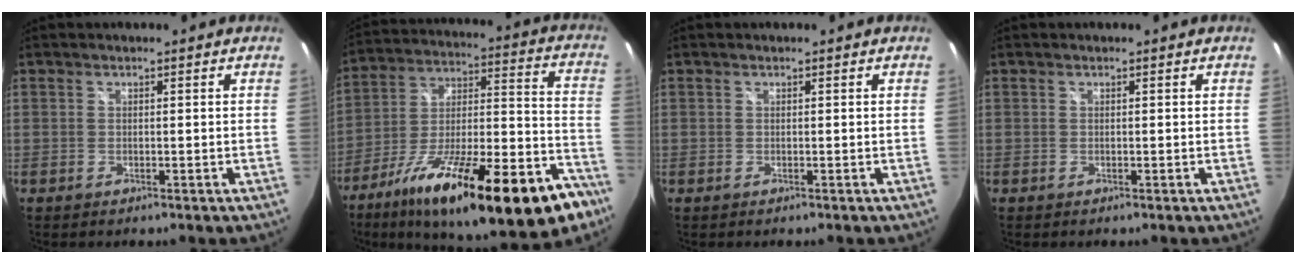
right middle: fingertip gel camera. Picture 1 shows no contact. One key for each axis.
{"total": 31.4, "fx": -19.0, "fy": 9.0, "fz": 23.3, "tx": -0.346, "ty": -0.022, "tz": -0.284}
{"total": 0.0}
{"total": 0.0}